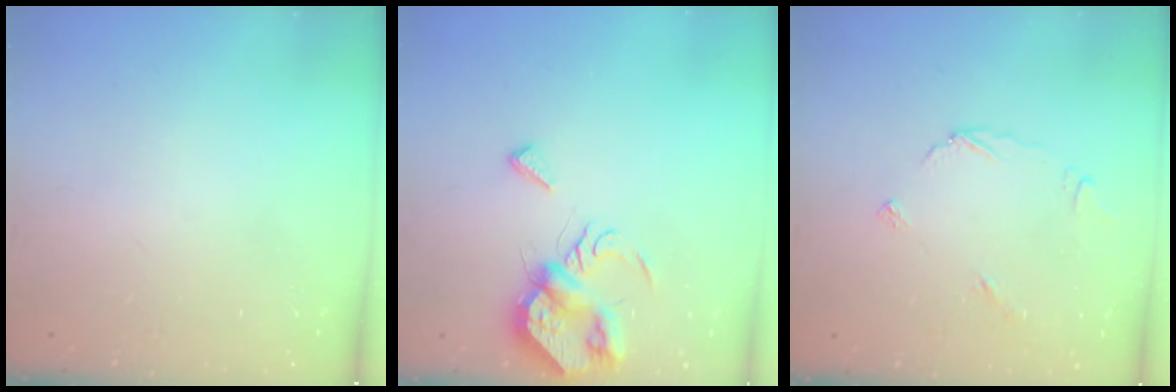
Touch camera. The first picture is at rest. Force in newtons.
{"total": 8.4, "press": 8.3, "slide": 0.6}
{"total": 4.4, "press": 4.4, "slide": 0.5}